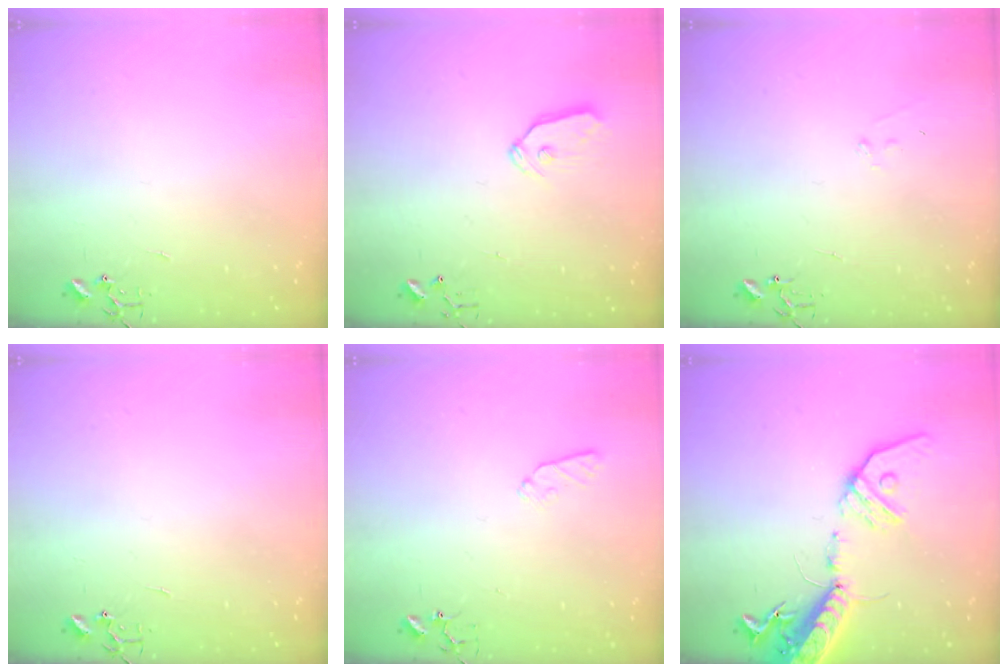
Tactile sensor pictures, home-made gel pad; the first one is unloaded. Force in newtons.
{"total": 7.2, "press": 7.2, "slide": 0.4}
{"total": 7.1, "press": 7.1, "slide": 0.7}
{"total": 0.0}
{"total": 5.3, "press": 5.2, "slide": 0.7}
{"total": 18.2, "press": 17.7, "slide": 4.0}